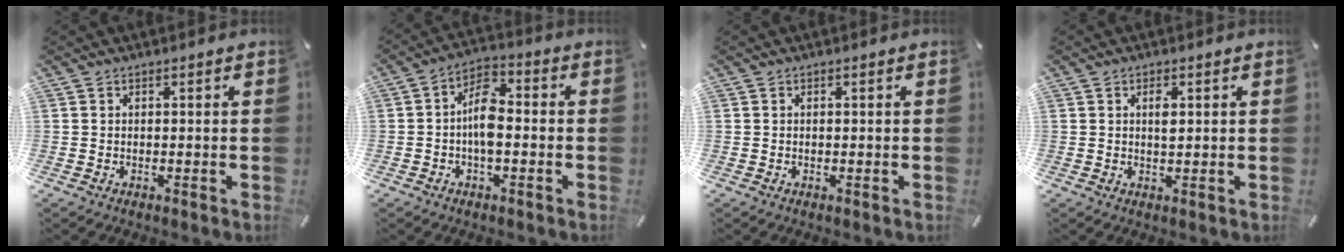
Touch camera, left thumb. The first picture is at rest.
{"total": 7.9, "force": [-1.5, 4.1, 6.6], "torque": [-0.132, 0.012, -0.028]}
{"total": 0.6, "force": [0.0, 0.2, 0.5], "torque": [-0.012, -0.001, 0.000]}
{"total": 2.3, "force": [0.7, 1.0, 2.0], "torque": [-0.035, 0.001, 0.008]}